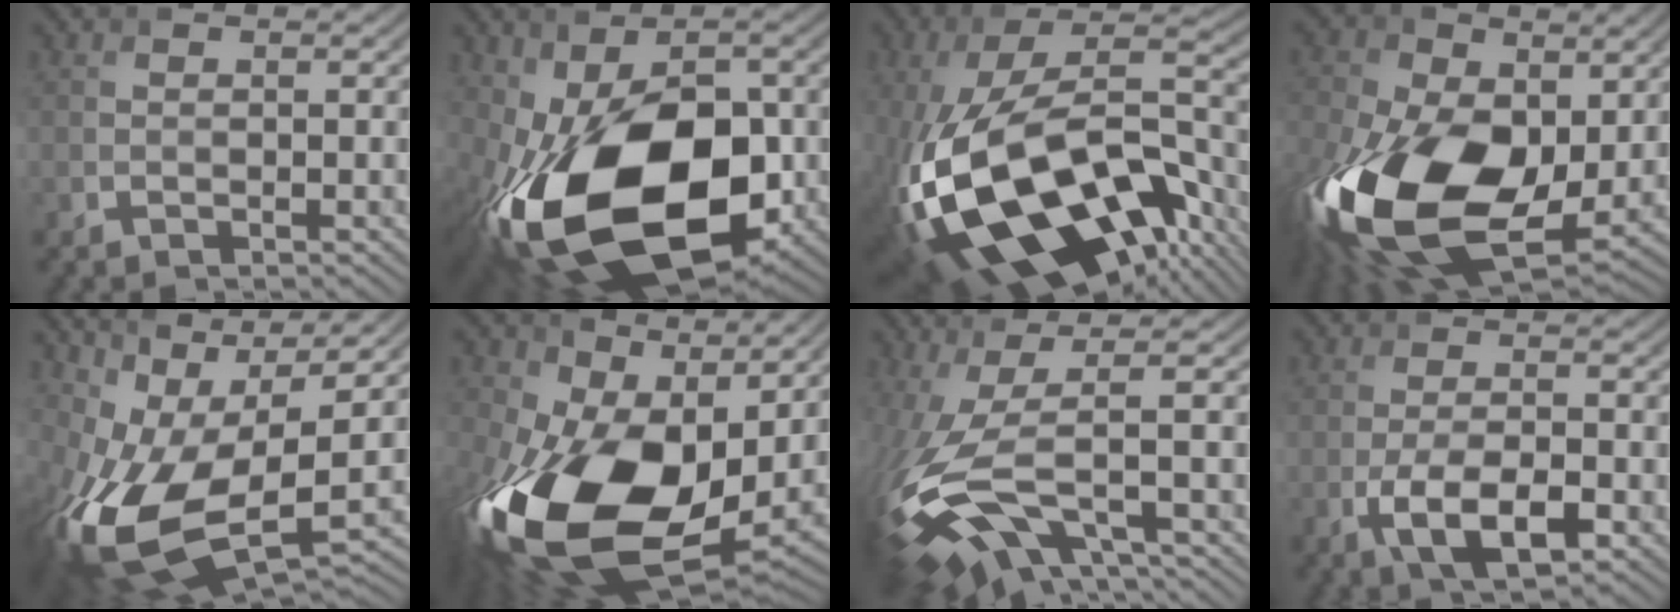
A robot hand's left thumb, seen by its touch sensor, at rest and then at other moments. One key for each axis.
{"total": 19.0, "fx": -4.6, "fy": 10.6, "fz": 15.1, "tx": -0.285, "ty": -0.032, "tz": -0.069}
{"total": 20.2, "fx": -7.3, "fy": 9.4, "fz": 16.3, "tx": -0.336, "ty": -0.033, "tz": -0.098}
{"total": 20.6, "fx": -3.2, "fy": 12.9, "fz": 15.7, "tx": -0.354, "ty": -0.057, "tz": -0.029}
{"total": 15.4, "fx": 0.0, "fy": 7.0, "fz": 13.7, "tx": -0.285, "ty": -0.023, "tz": 0.018}
{"total": 19.9, "fx": -0.3, "fy": 12.8, "fz": 15.2, "tx": -0.334, "ty": -0.071, "tz": 0.023}
{"total": 12.8, "fx": -3.4, "fy": 3.7, "fz": 11.7, "tx": -0.261, "ty": 0.001, "tz": -0.052}
{"total": 6.1, "fx": -2.5, "fy": 2.4, "fz": 5.0, "tx": -0.101, "ty": -0.001, "tz": -0.046}